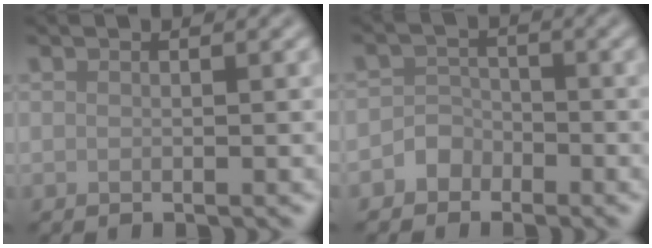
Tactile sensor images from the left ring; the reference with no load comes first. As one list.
[{"total": 1.8, "force": [-1.2, 1.4, 0.2], "torque": [0.008, 0.010, -0.026]}]